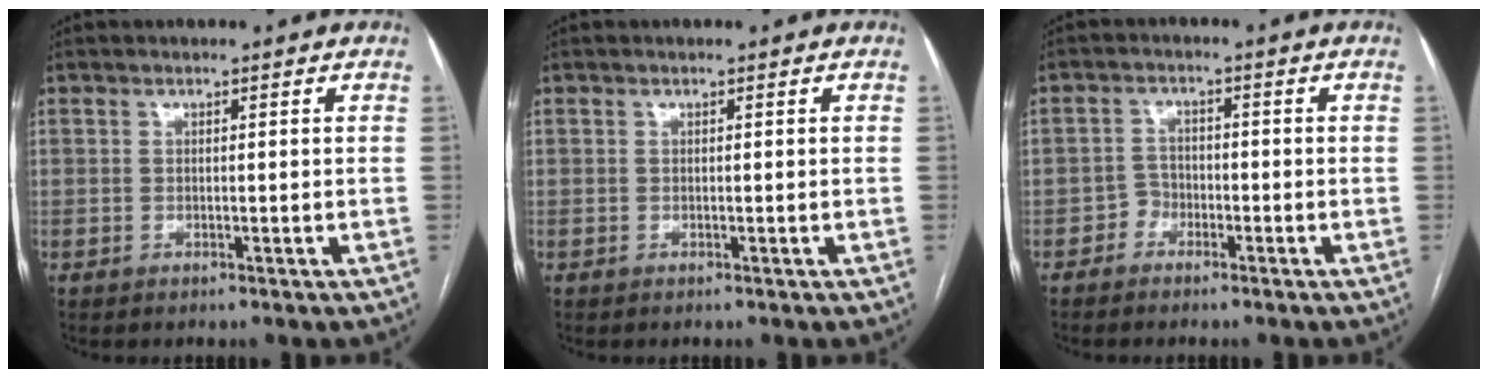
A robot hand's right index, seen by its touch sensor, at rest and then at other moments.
{"total": 0.0}
{"total": 2.3, "force": [-1.5, 1.8, 0.3], "torque": [-0.004, 0.010, -0.032]}